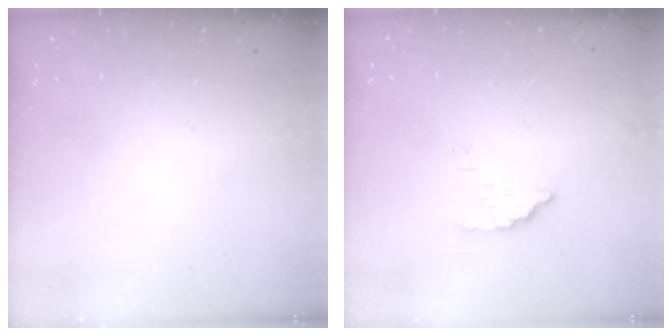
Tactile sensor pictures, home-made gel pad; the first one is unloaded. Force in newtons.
{"total": 3.1, "press": 3.0, "slide": 0.4}